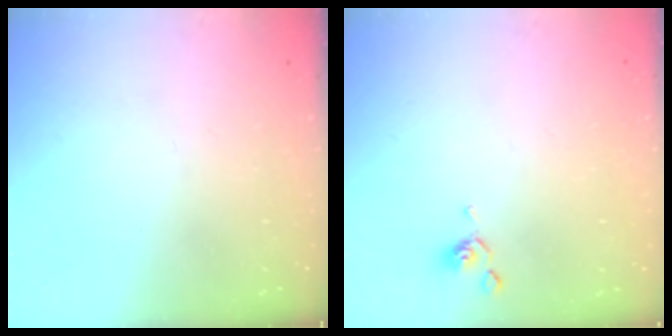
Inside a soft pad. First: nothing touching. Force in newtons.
{"total": 1.8, "press": 1.8, "slide": 0.2}